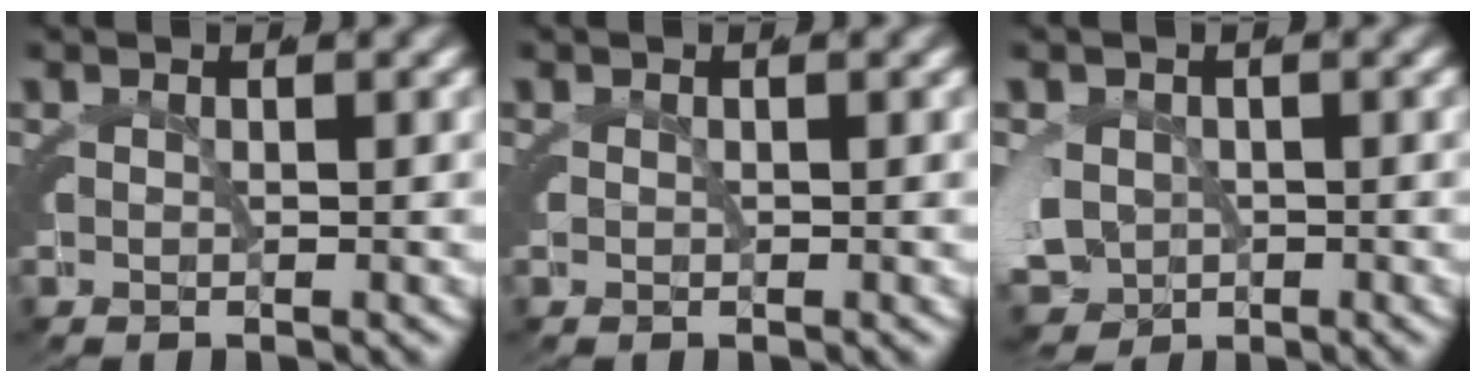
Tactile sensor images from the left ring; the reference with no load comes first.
{"total": 0.0}
{"total": 6.2, "force": [-1.6, 5.3, 2.7], "torque": [-0.081, -0.041, -0.010]}